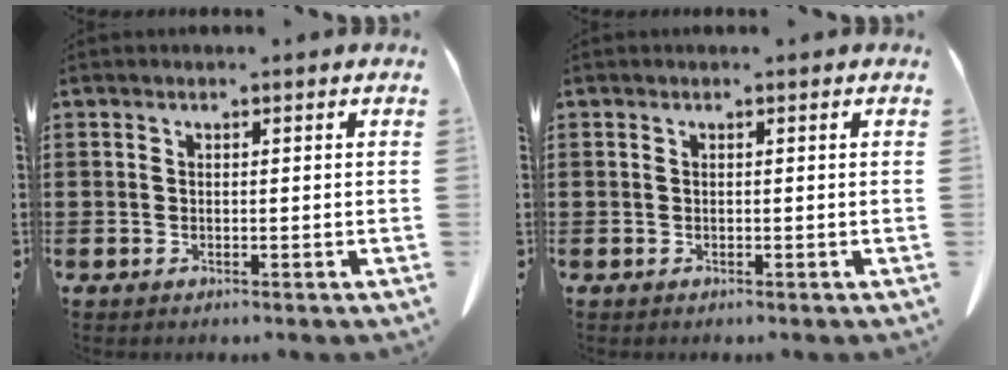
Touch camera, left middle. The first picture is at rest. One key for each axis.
{"total": 0.0}